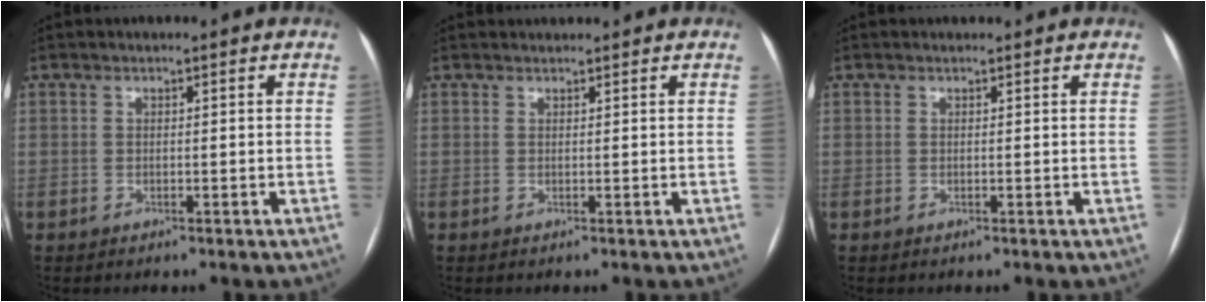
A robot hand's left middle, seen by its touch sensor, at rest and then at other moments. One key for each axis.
{"total": 1.5, "fx": 1.5, "fy": 0.3, "fz": 0.1, "tx": -0.006, "ty": 0.020, "tz": 0.027}
{"total": 0.8, "fx": 0.8, "fy": 0.3, "fz": 0.1, "tx": -0.010, "ty": 0.009, "tz": 0.010}